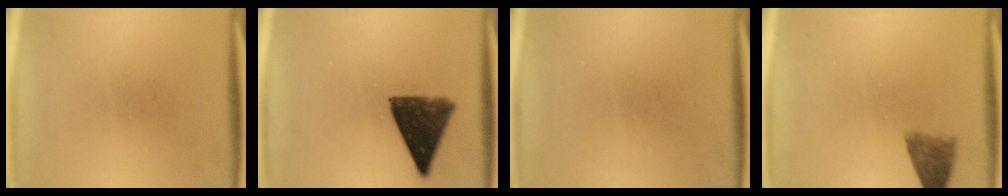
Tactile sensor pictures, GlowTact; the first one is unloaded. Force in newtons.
{"total": 10.9}
{"total": 0.0}
{"total": 4.0}